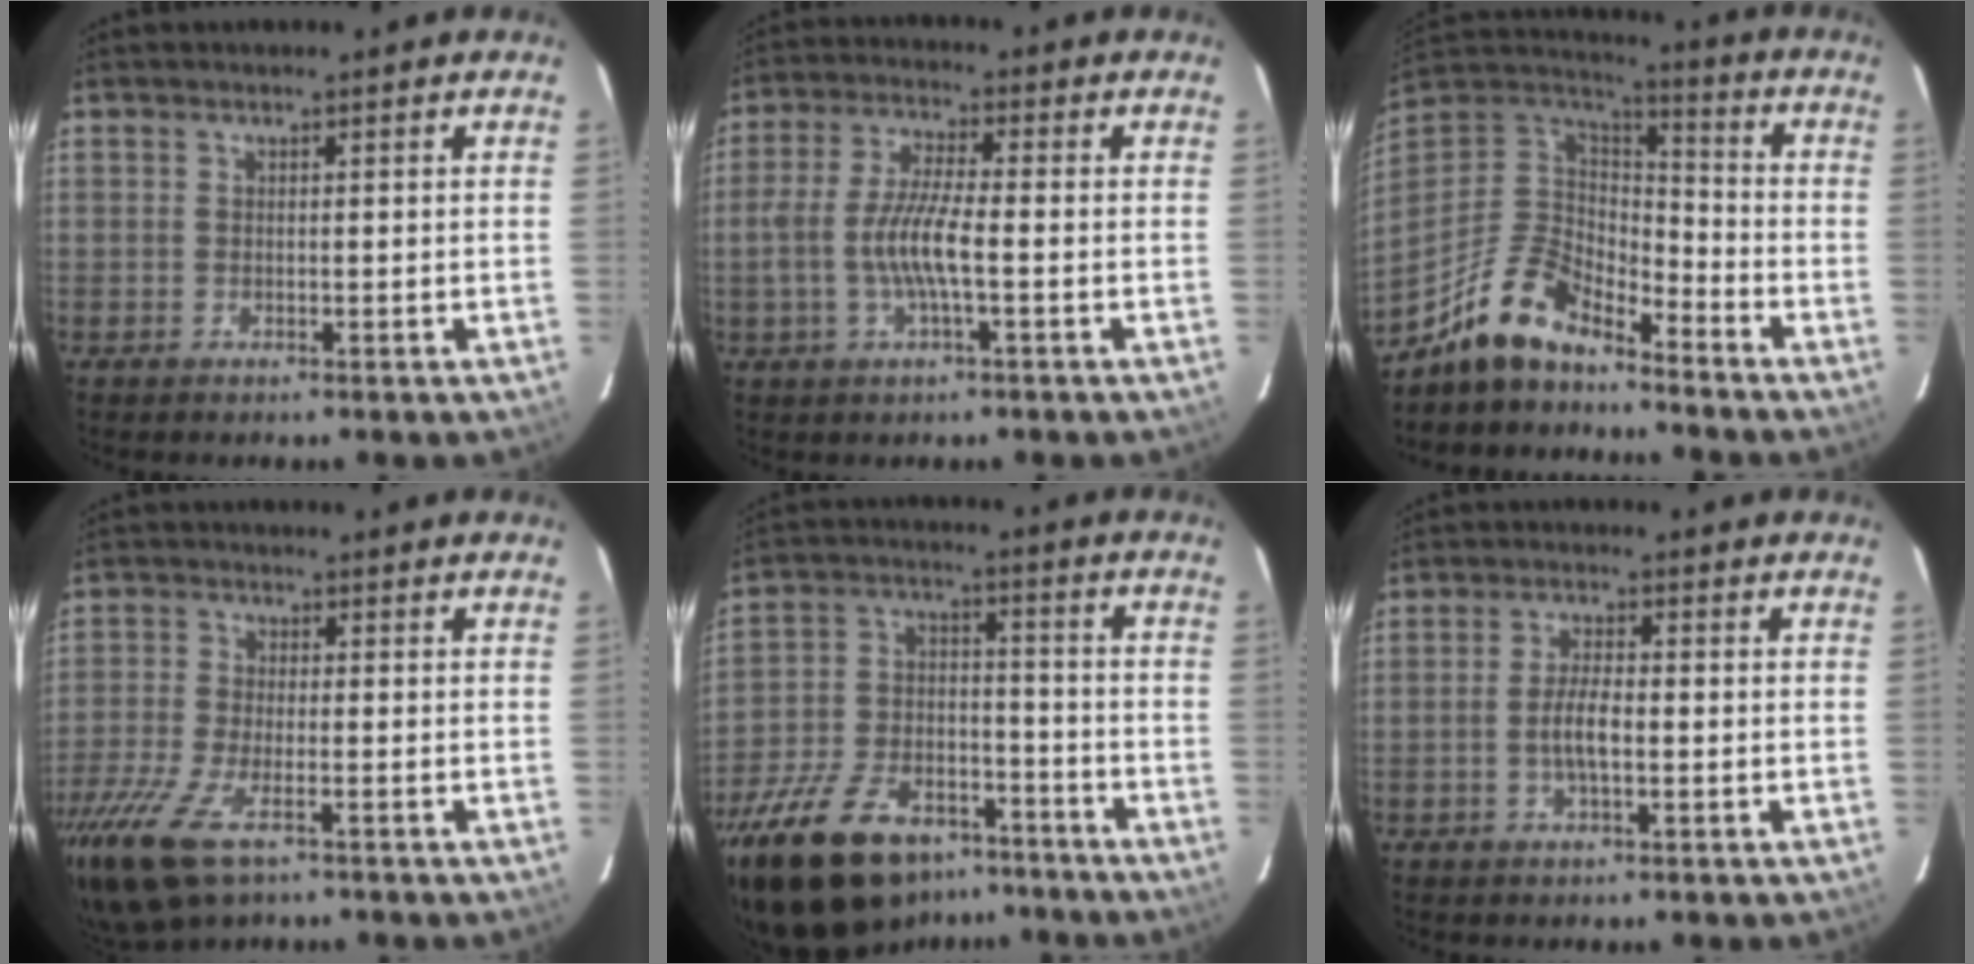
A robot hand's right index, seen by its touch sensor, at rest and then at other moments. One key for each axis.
{"total": 8.4, "fx": -1.9, "fy": 1.4, "fz": 8.0, "tx": -0.167, "ty": 0.001, "tz": -0.037}
{"total": 13.8, "fx": -10.9, "fy": 5.3, "fz": 6.5, "tx": -0.154, "ty": 0.012, "tz": -0.212}
{"total": 13.7, "fx": -8.5, "fy": 5.3, "fz": 9.4, "tx": -0.222, "ty": -0.046, "tz": -0.164}
{"total": 24.1, "fx": -17.0, "fy": 11.5, "fz": 12.6, "tx": -0.269, "ty": -0.014, "tz": -0.271}
{"total": 4.4, "fx": -1.1, "fy": 1.3, "fz": 4.1, "tx": -0.082, "ty": 0.001, "tz": -0.020}